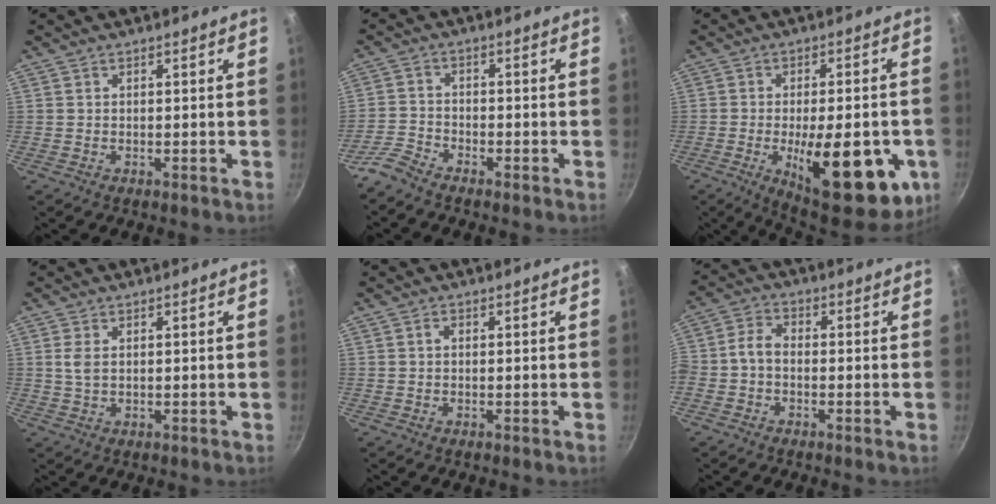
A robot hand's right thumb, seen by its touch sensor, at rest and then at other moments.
{"total": 3.7, "force": [-3.3, 1.3, 1.0], "torque": [-0.026, 0.025, -0.077]}
{"total": 21.9, "force": [-6.2, 8.3, 19.3], "torque": [-0.226, -0.003, -0.075]}
{"total": 2.6, "force": [0.5, 1.5, 2.0], "torque": [-0.042, 0.000, 0.011]}
{"total": 0.9, "force": [0.0, 0.6, 0.6], "torque": [-0.011, 0.005, 0.000]}
{"total": 4.4, "force": [-1.5, 3.0, 2.9], "torque": [-0.059, 0.032, -0.041]}